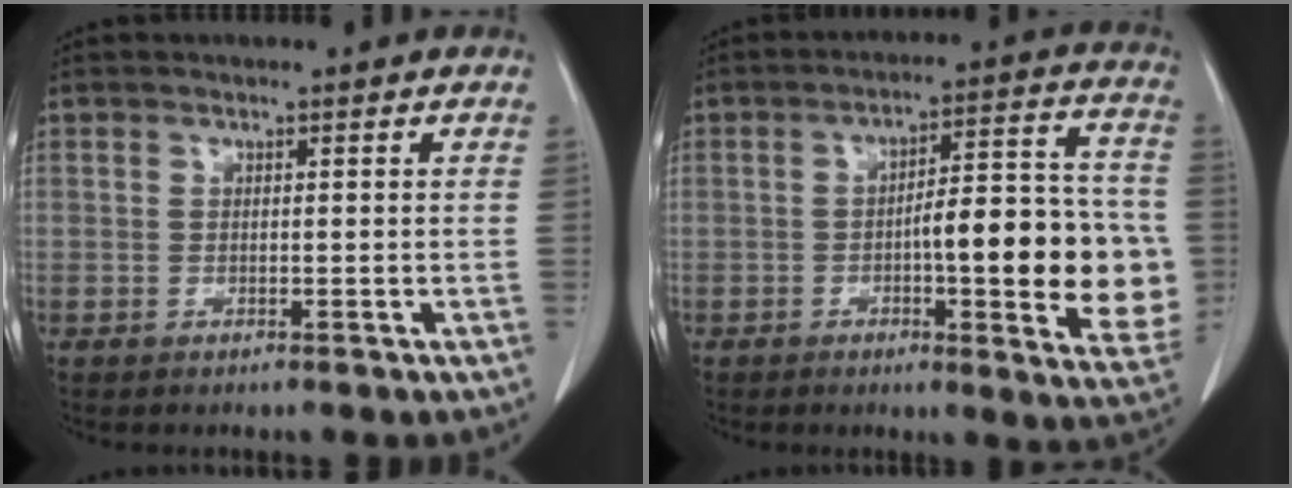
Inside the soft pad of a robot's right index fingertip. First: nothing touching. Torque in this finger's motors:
{"motor_torque": [1.33, -0.68, 0.44, 0.14]}